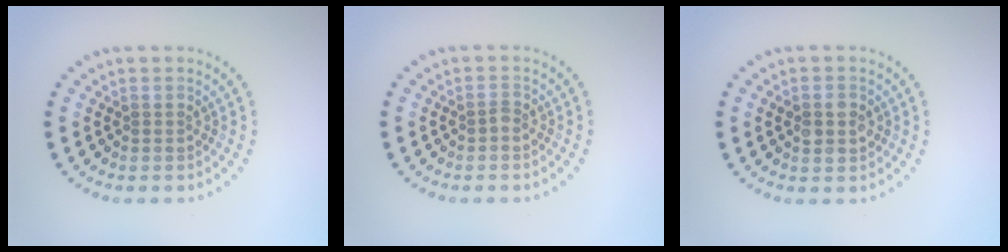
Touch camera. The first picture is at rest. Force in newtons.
{"total": 0.8, "press": 0.6, "slide": 0.5}
{"total": 2.7, "press": 2.7, "slide": 0.1}